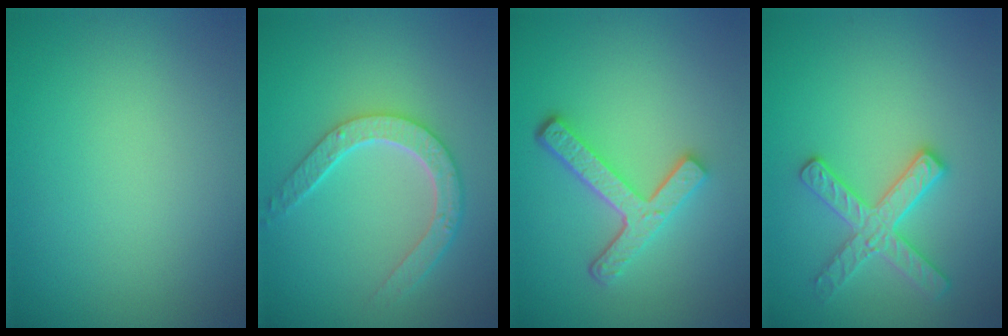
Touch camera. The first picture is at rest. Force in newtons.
{"total": 4.5, "press": 3.5, "slide": 2.9}
{"total": 4.3, "press": 3.3, "slide": 2.7}
{"total": 2.9, "press": 2.9, "slide": 0.4}